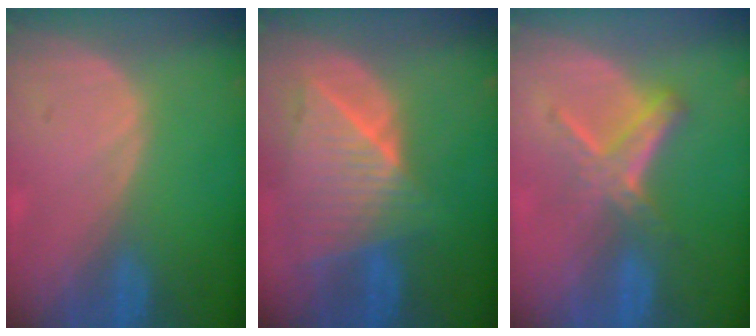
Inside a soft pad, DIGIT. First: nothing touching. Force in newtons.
{"total": 9.2, "press": 8.3, "slide": 4.0}
{"total": 6.1, "press": 5.2, "slide": 3.2}